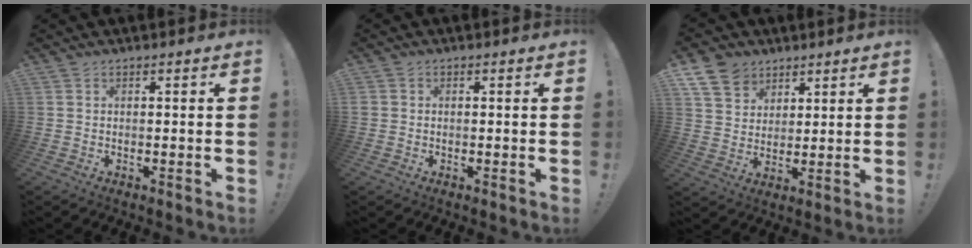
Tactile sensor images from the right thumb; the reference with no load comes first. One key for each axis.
{"total": 1.0, "fx": -0.1, "fy": 0.9, "fz": 0.2, "tx": -0.004, "ty": 0.004, "tz": -0.001}
{"total": 9.9, "fx": 6.4, "fy": 7.0, "fz": 2.8, "tx": -0.056, "ty": -0.035, "tz": 0.130}